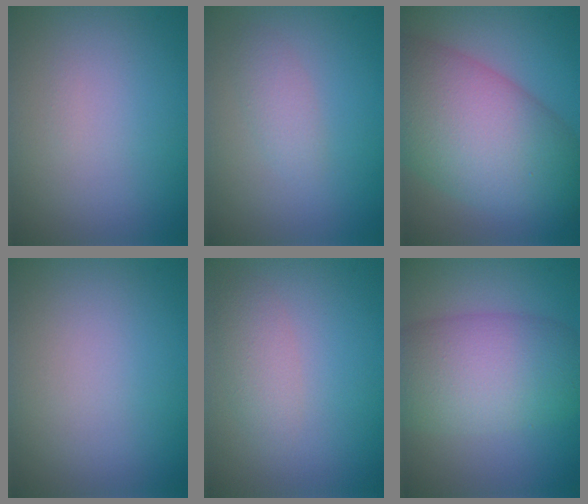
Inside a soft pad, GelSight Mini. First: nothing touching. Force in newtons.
{"total": 1.5, "press": 1.5, "slide": 0.1}
{"total": 12.0, "press": 12.0, "slide": 0.3}
{"total": 0.0}
{"total": 2.0, "press": 2.0, "slide": 0.1}
{"total": 8.3, "press": 8.3, "slide": 0.4}